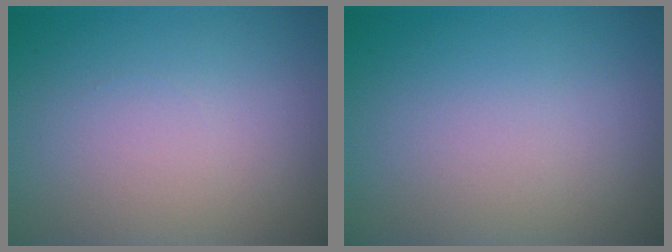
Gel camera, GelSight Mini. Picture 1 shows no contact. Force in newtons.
{"total": 0.0}